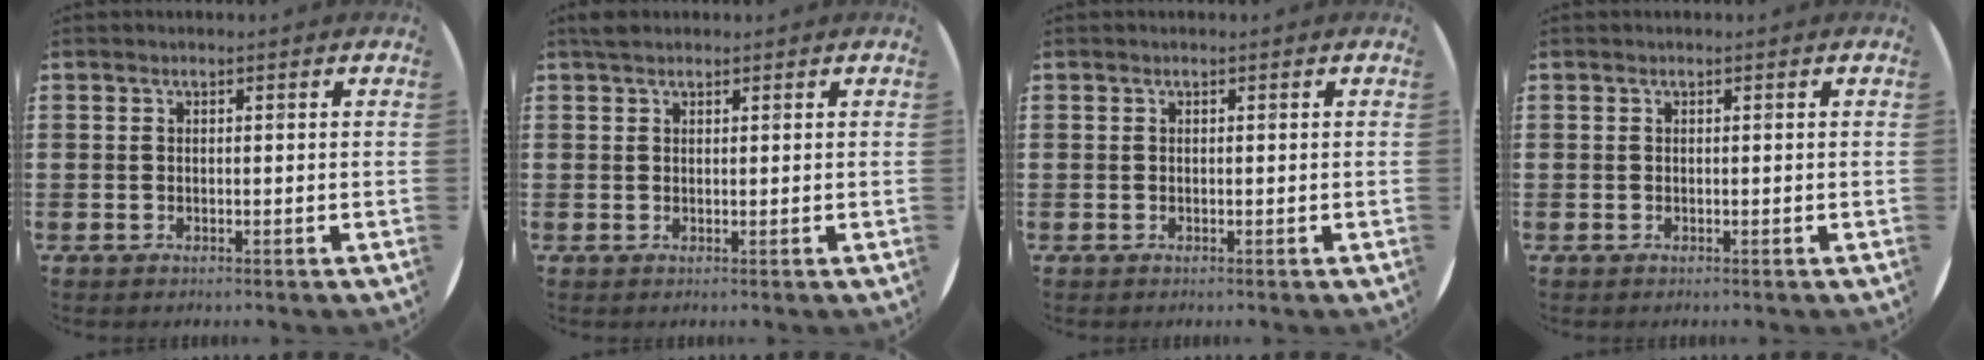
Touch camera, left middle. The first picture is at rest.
{"total": 1.2, "force": [1.0, 0.5, 0.4], "torque": [-0.008, 0.005, 0.019]}
{"total": 0.0}
{"total": 0.0}